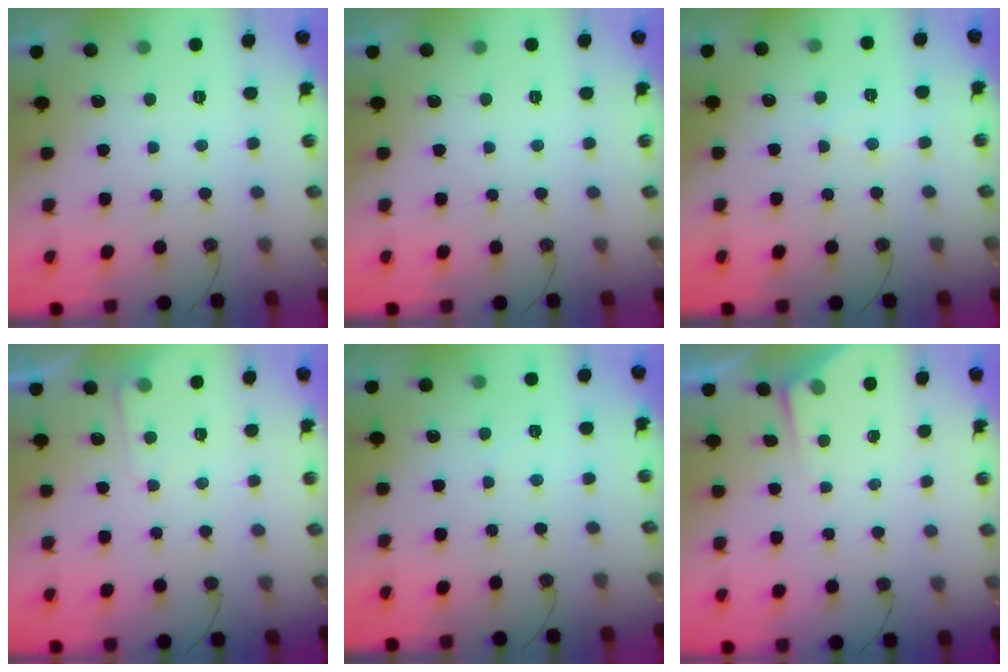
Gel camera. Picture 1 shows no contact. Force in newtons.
{"total": 0.0}
{"total": 6.1, "press": 6.1, "slide": 0.4}
{"total": 5.1, "press": 5.1, "slide": 0.7}
{"total": 3.5, "press": 3.5, "slide": 0.5}
{"total": 3.5, "press": 3.5, "slide": 0.5}